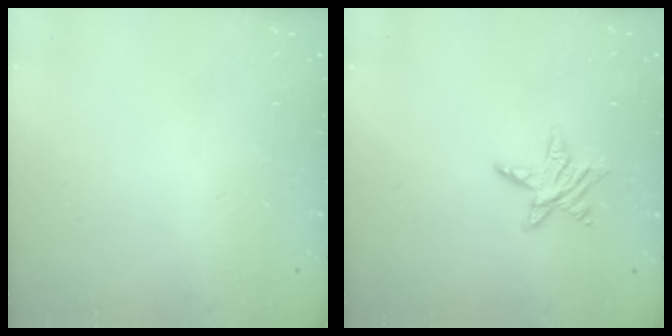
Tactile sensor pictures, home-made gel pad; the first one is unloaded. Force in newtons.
{"total": 6.9, "press": 6.9, "slide": 0.2}